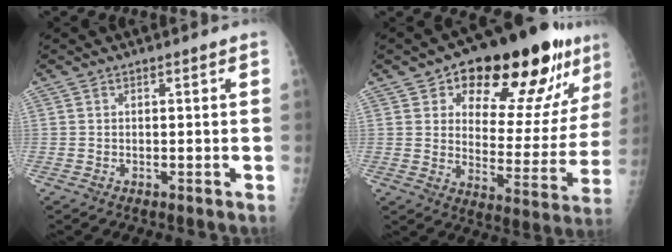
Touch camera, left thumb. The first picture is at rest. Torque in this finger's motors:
{"motor_torque": [0.99, 1.17, 1.33, -1.44, 0.14]}